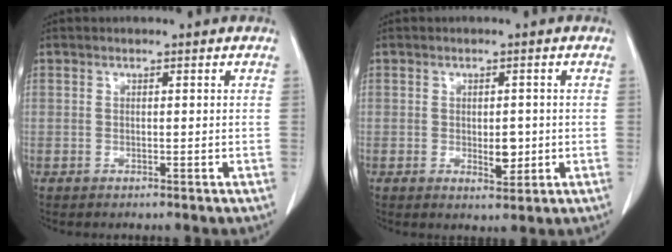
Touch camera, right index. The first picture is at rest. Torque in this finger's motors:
{"motor_torque": [0.36, 0.26, 0.23, 0.03]}